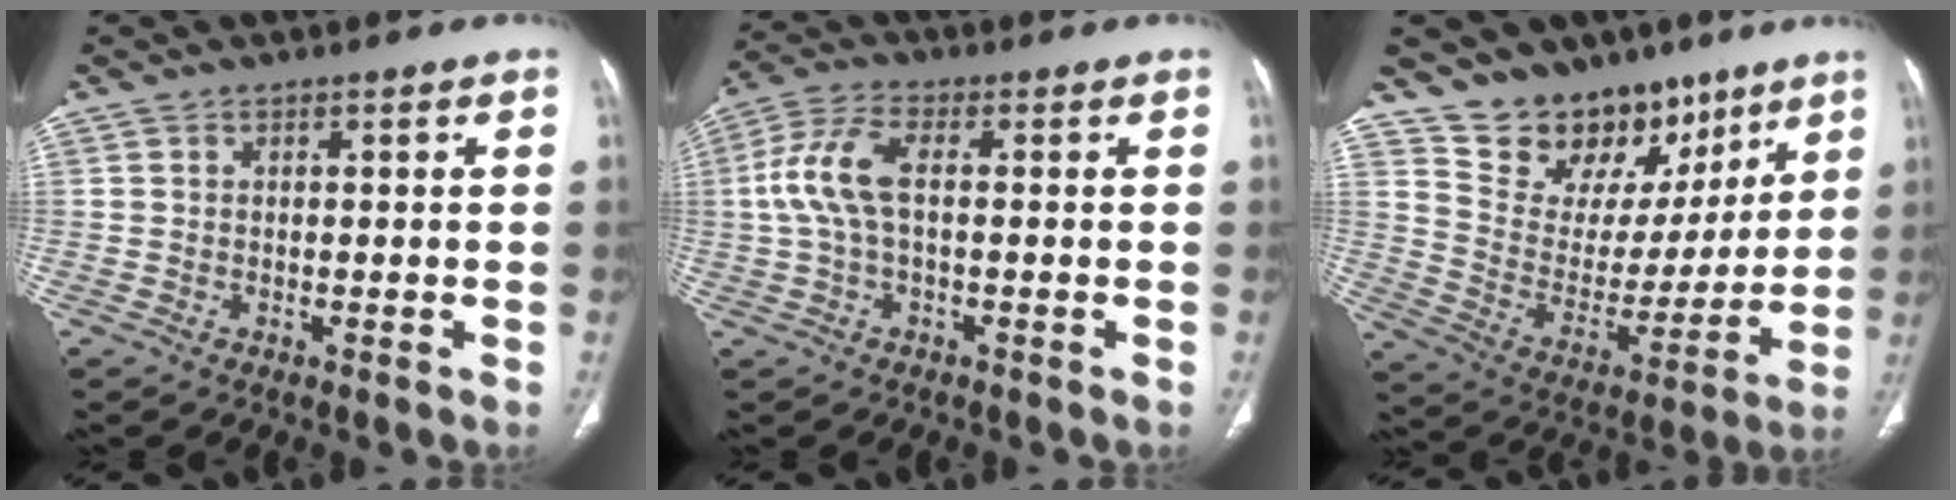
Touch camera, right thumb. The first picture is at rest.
{"total": 8.3, "force": [0.3, 3.7, 7.4], "torque": [-0.181, 0.022, 0.004]}
{"total": 17.4, "force": [12.6, 10.5, 5.6], "torque": [-0.023, -0.082, 0.221]}